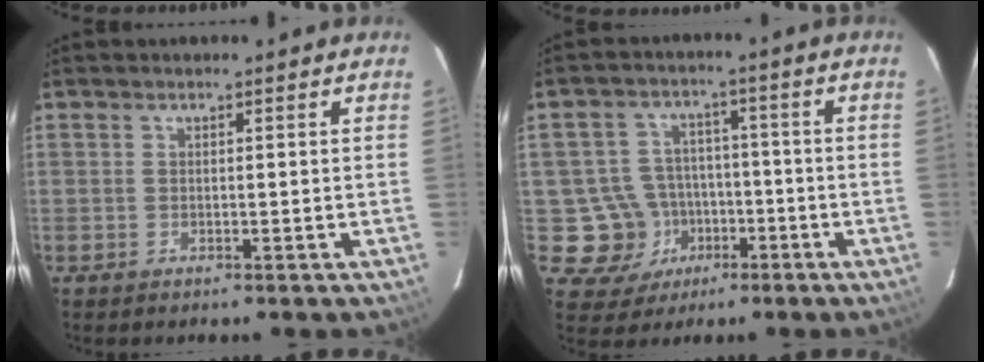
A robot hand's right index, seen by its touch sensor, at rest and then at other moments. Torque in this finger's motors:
{"motor_torque": [0.03, -0.09, -0.60, -0.21]}